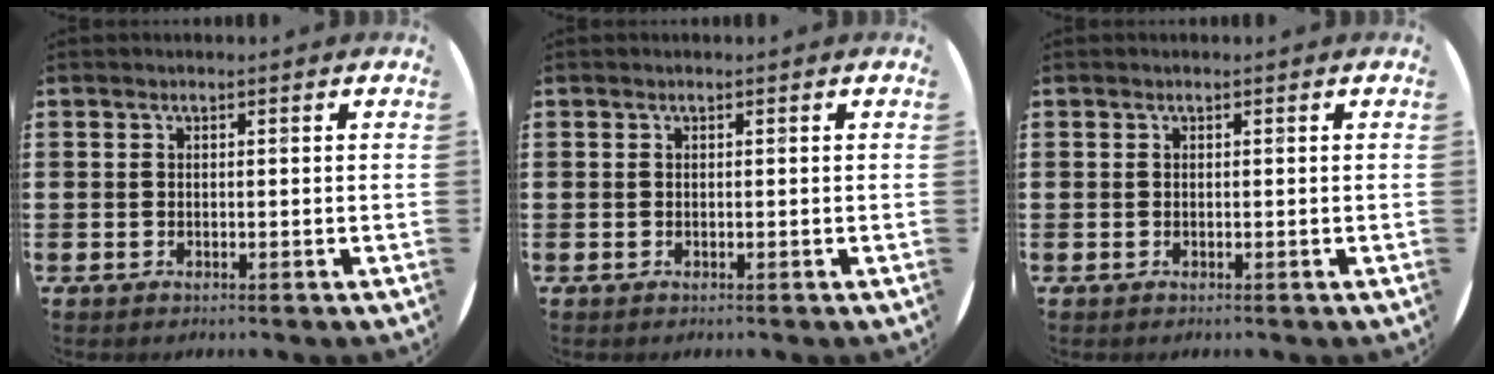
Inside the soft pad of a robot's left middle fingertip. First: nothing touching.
{"total": 0.0}
{"total": 0.0}